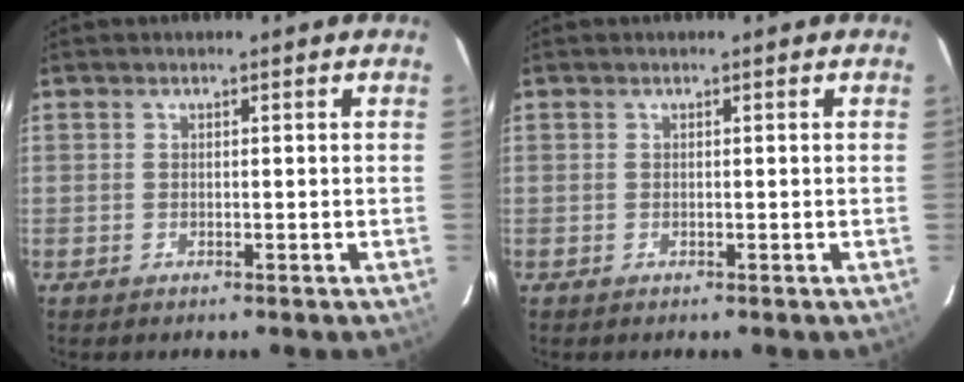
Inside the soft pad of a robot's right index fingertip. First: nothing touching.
{"total": 0.0}